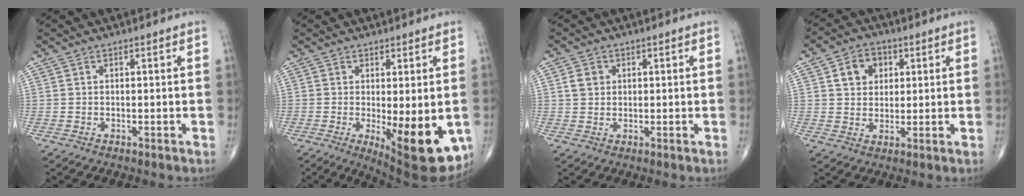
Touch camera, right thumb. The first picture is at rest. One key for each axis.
{"total": 14.5, "fx": -3.4, "fy": 4.8, "fz": 13.2, "tx": -0.162, "ty": -0.027, "tz": -0.031}
{"total": 2.9, "fx": 0.7, "fy": 2.5, "fz": 1.3, "tx": -0.013, "ty": 0.001, "tz": 0.014}
{"total": 6.8, "fx": 2.2, "fy": 5.4, "fz": 3.4, "tx": -0.025, "ty": -0.002, "tz": 0.034}